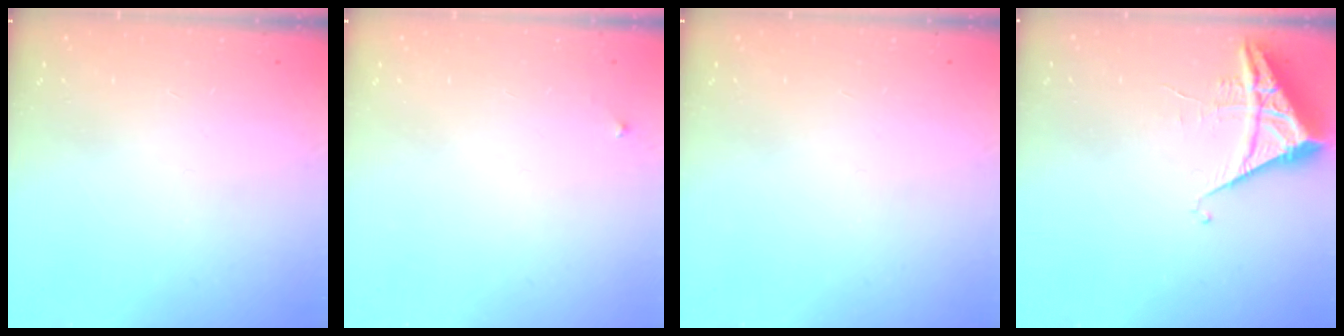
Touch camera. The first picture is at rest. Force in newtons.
{"total": 3.3, "press": 3.3, "slide": 0.5}
{"total": 0.0}
{"total": 6.1, "press": 6.1, "slide": 0.3}